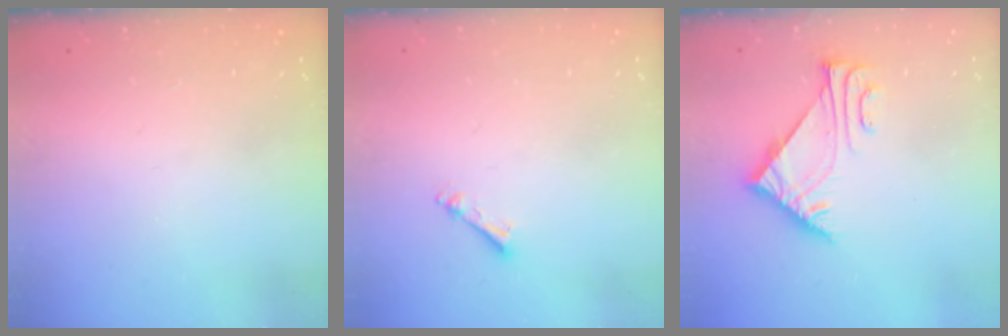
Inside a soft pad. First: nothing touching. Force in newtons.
{"total": 2.5, "press": 2.5, "slide": 0.4}
{"total": 5.5, "press": 5.5, "slide": 0.9}